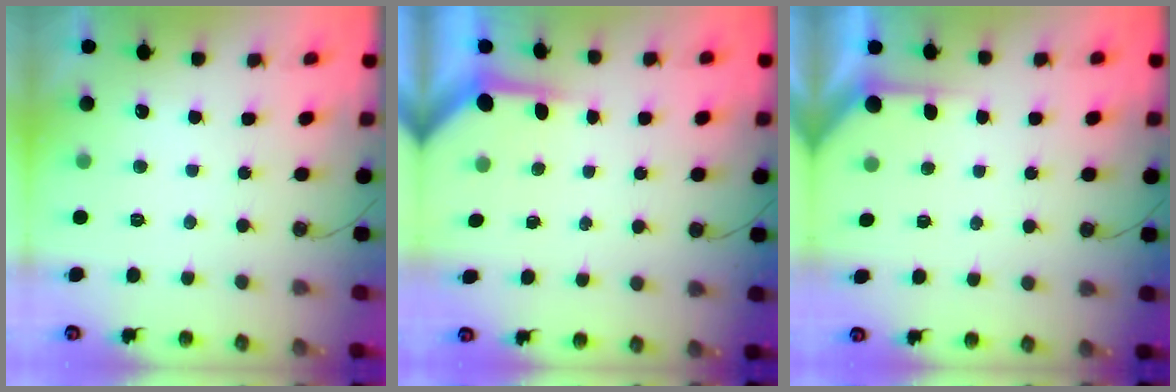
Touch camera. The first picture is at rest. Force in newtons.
{"total": 3.9, "press": 3.8, "slide": 0.3}
{"total": 2.6, "press": 2.6, "slide": 0.3}